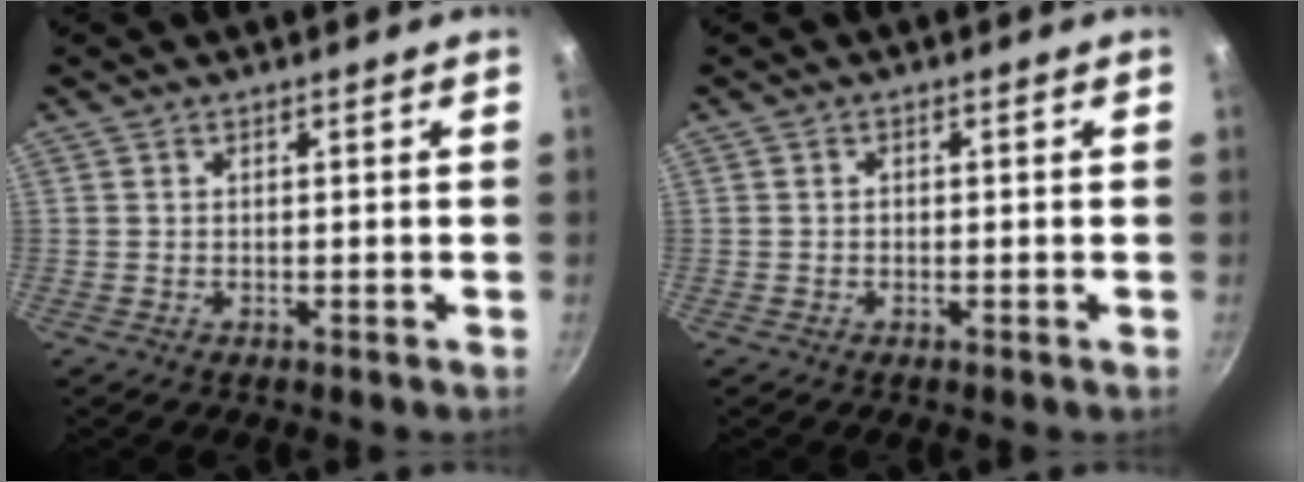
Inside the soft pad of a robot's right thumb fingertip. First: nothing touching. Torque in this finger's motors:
{"motor_torque": [-0.23, 0.39, -0.09, 0.16, 0.02]}